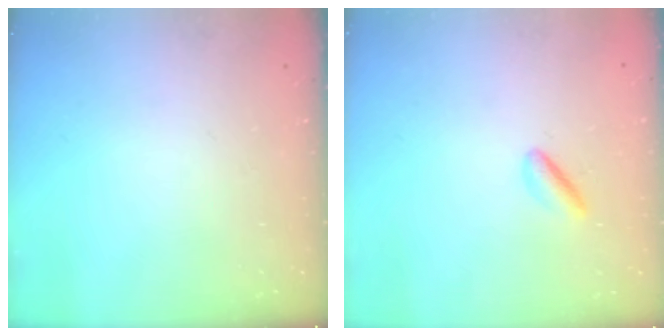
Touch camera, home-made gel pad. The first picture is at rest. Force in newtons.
{"total": 2.5, "press": 2.5, "slide": 0.6}